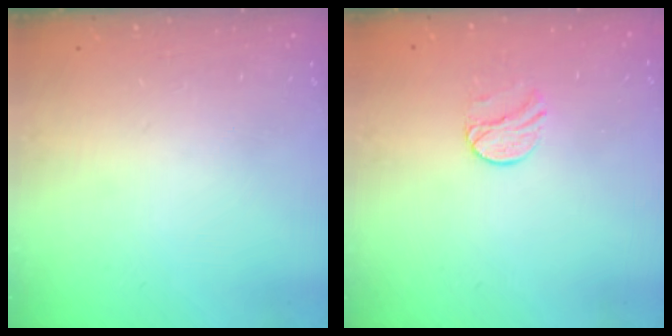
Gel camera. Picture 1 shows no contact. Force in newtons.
{"total": 8.3, "press": 8.2, "slide": 0.7}